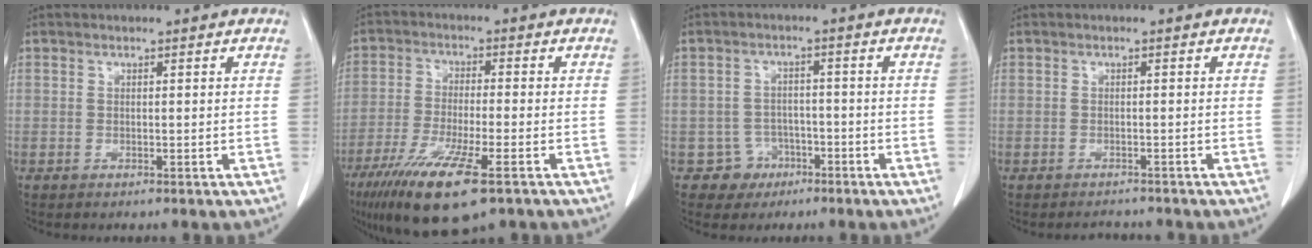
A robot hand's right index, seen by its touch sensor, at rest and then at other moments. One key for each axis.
{"total": 13.3, "fx": -7.9, "fy": 2.1, "fz": 10.4, "tx": -0.196, "ty": -0.035, "tz": -0.134}
{"total": 4.3, "fx": -2.1, "fy": 3.7, "fz": -0.3, "tx": 0.013, "ty": 0.016, "tz": -0.027}
{"total": 2.2, "fx": -2.1, "fy": 0.7, "fz": 0.1, "tx": -0.002, "ty": -0.004, "tz": -0.028}